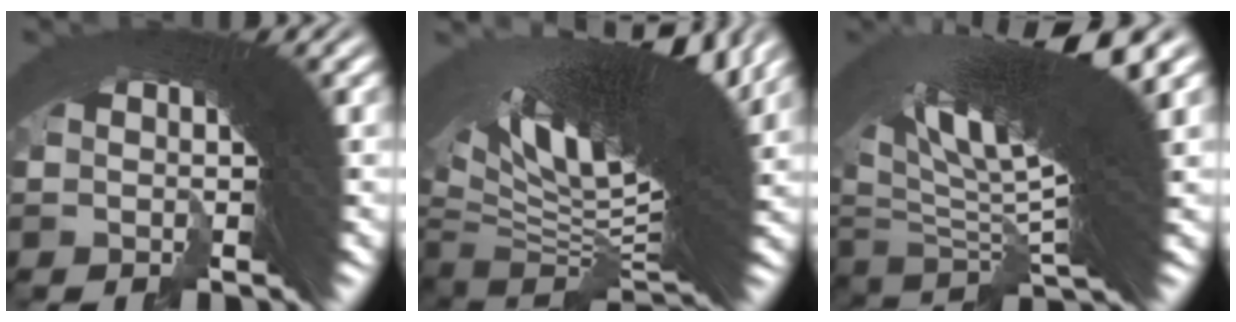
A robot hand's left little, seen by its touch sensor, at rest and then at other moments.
{"total": 17.3, "force": [3.7, 6.9, 15.5], "torque": [-0.256, -0.006, 0.076]}
{"total": 14.9, "force": [4.8, 4.0, 13.6], "torque": [-0.214, 0.028, 0.085]}